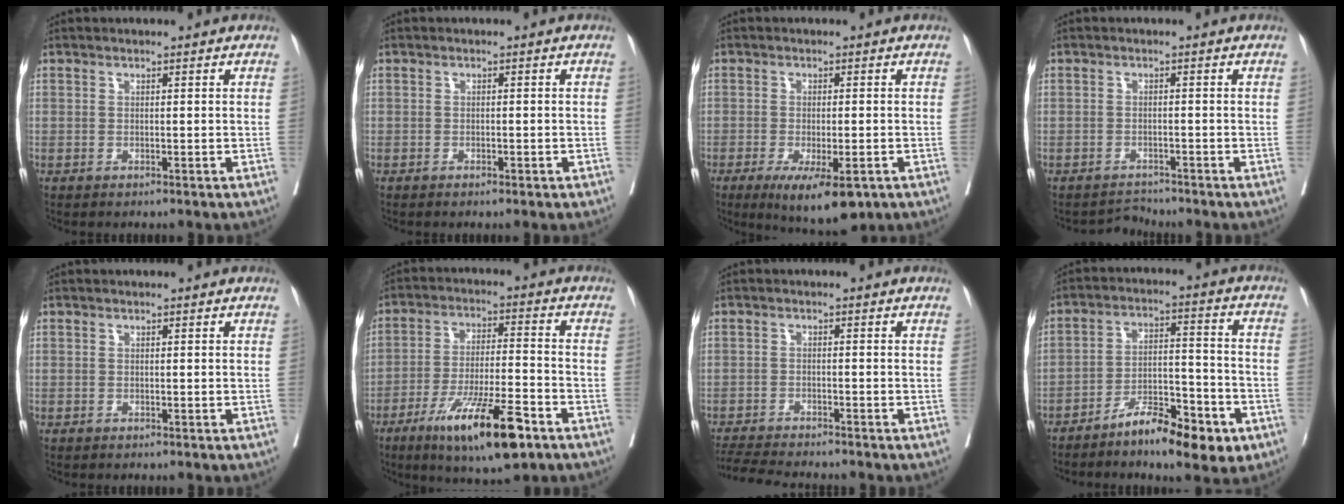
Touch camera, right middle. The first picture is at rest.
{"total": 1.8, "force": [-1.1, 0.8, 1.1], "torque": [-0.018, 0.000, -0.012]}
{"total": 9.5, "force": [-5.5, 2.7, 7.3], "torque": [-0.106, -0.018, -0.079]}
{"total": 2.0, "force": [-1.7, 0.0, -1.0], "torque": [0.021, -0.009, -0.026]}
{"total": 0.0}
{"total": 14.8, "force": [-8.6, 2.2, 11.9], "torque": [-0.202, -0.024, -0.142]}
{"total": 8.8, "force": [-8.1, 0.4, 3.2], "torque": [-0.050, -0.014, -0.130]}
{"total": 11.9, "force": [-7.5, 3.6, 8.5], "torque": [-0.128, 0.019, -0.121]}